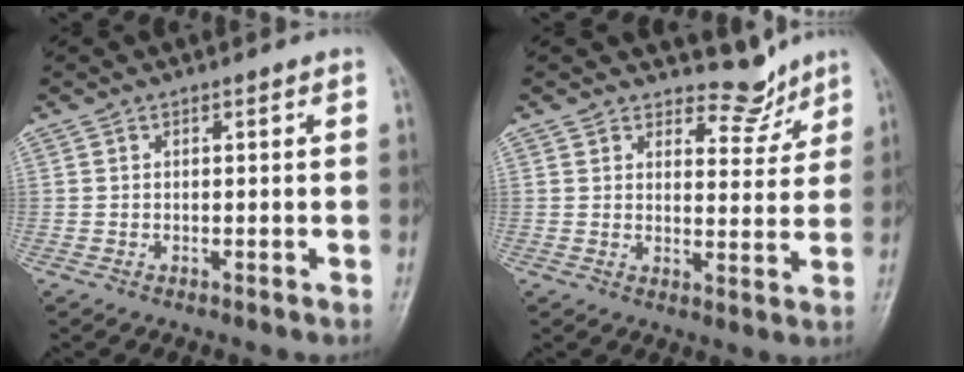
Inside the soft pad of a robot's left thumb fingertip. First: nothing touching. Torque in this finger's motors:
{"motor_torque": [-0.11, -0.03, -0.29, -0.23, 0.03]}